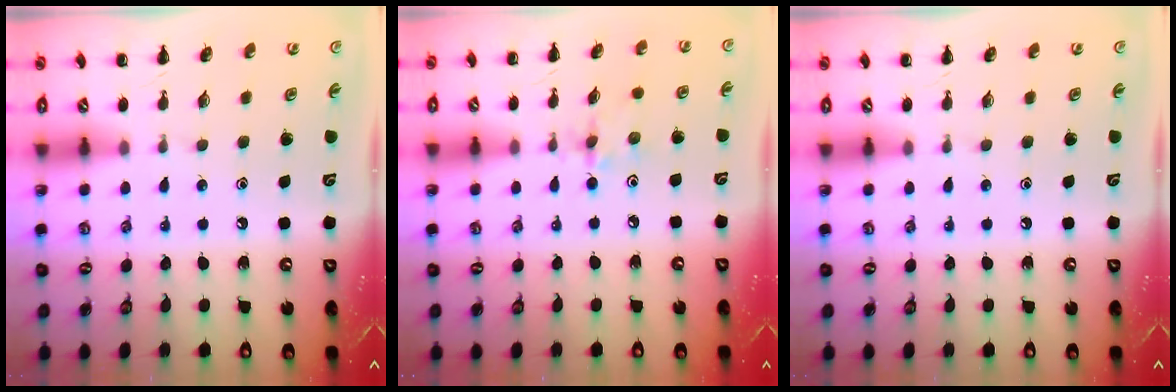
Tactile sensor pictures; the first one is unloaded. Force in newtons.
{"total": 2.9, "press": 2.9, "slide": 0.5}
{"total": 0.0}